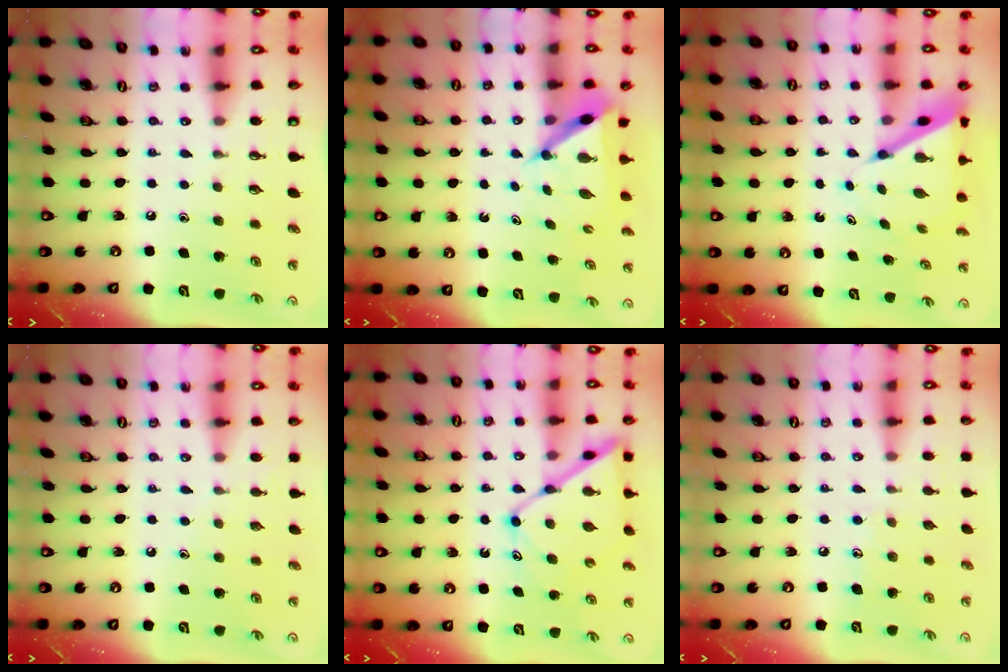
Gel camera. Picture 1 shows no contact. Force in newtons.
{"total": 5.7, "press": 5.7, "slide": 0.6}
{"total": 6.6, "press": 6.6, "slide": 0.4}
{"total": 3.3, "press": 3.2, "slide": 0.3}
{"total": 14.1, "press": 14.1, "slide": 1.1}
{"total": 5.7, "press": 5.7, "slide": 0.5}